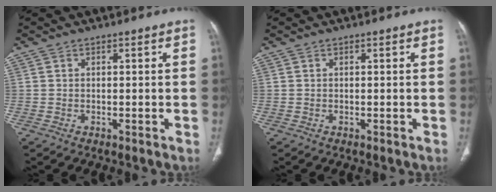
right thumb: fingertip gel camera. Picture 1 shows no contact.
{"total": 0.0}